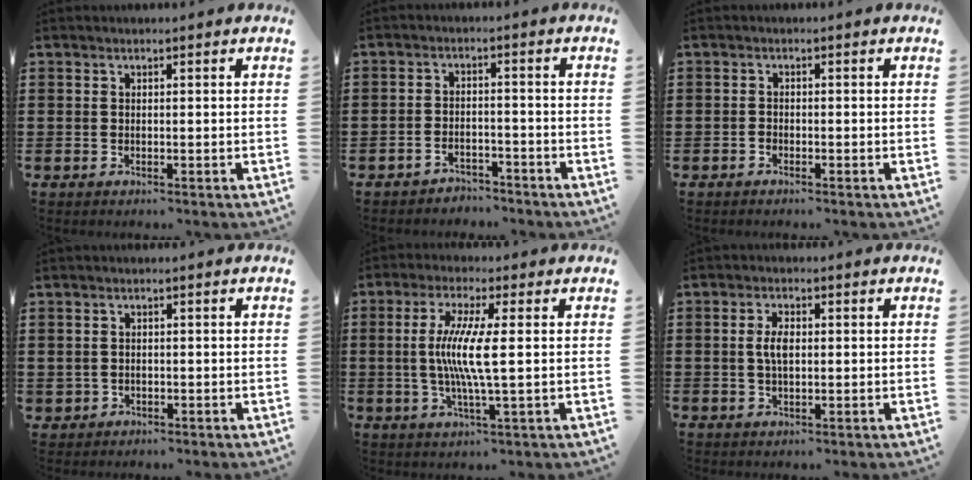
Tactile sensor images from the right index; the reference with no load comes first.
{"total": 2.8, "force": [-2.7, 0.7, 0.1], "torque": [-0.008, 0.004, -0.057]}
{"total": 0.7, "force": [-0.6, 0.3, 0.1], "torque": [-0.003, 0.002, -0.012]}
{"total": 0.8, "force": [-0.1, 0.8, 0.1], "torque": [-0.007, 0.005, -0.004]}
{"total": 7.7, "force": [0.4, 0.0, 7.7], "torque": [-0.157, -0.014, -0.001]}
{"total": 3.5, "force": [0.3, 1.5, 3.1], "torque": [-0.070, 0.005, 0.000]}